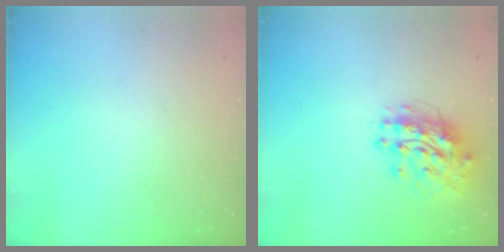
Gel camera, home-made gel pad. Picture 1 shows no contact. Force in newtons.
{"total": 13.6, "press": 13.6, "slide": 1.4}